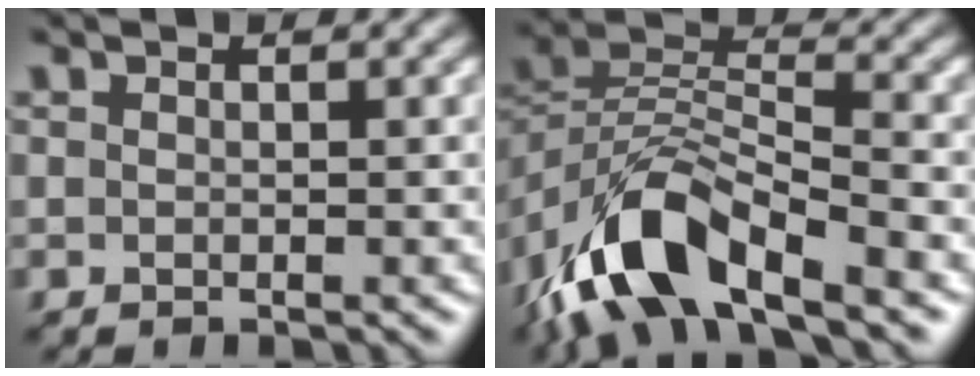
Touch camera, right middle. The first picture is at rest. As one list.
[{"total": 10.1, "force": [-6.4, 4.0, 6.7], "torque": [-0.128, 0.006, -0.131]}]